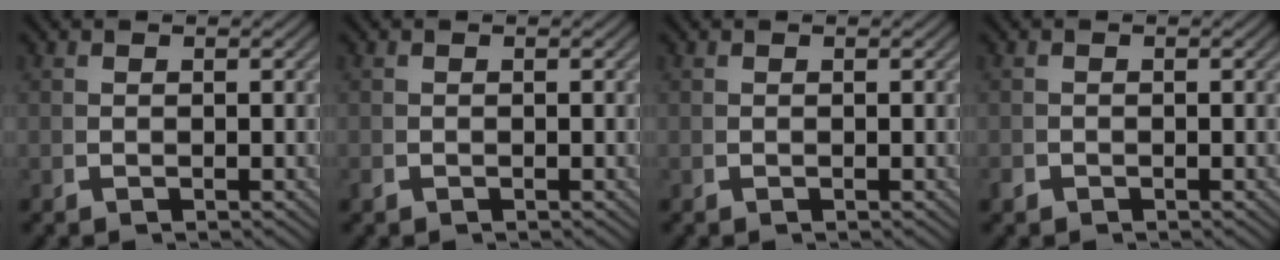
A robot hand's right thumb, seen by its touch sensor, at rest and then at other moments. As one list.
[{"total": 0.0}, {"total": 0.0}, {"total": 0.6, "force": [-0.6, 0.2, -0.1], "torque": [0.001, -0.005, -0.010]}]